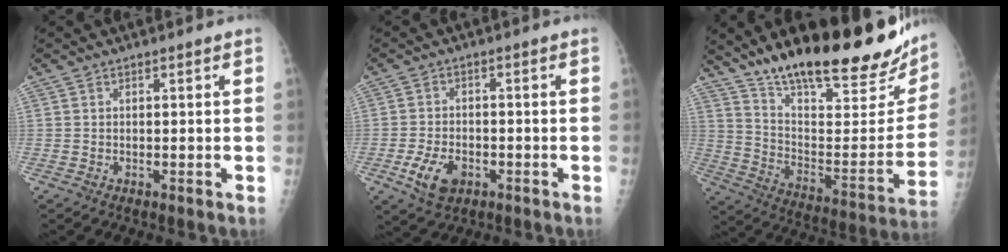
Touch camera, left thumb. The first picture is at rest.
{"total": 6.8, "force": [-2.8, 4.3, 4.4], "torque": [-0.076, 0.005, -0.046]}
{"total": 31.4, "force": [22.4, 8.7, 20.2], "torque": [-0.279, -0.084, 0.340]}